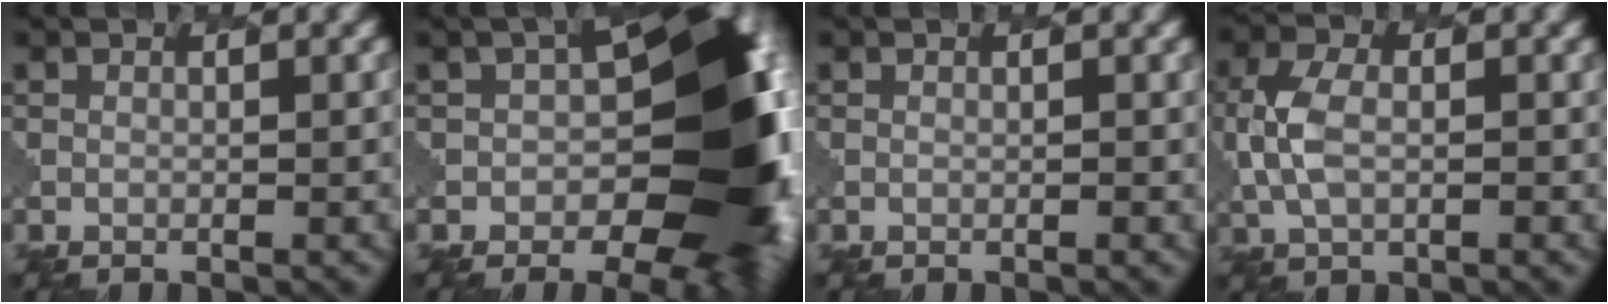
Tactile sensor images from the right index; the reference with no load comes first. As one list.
[{"total": 15.3, "force": [-1.3, 9.5, 12.0], "torque": [-0.127, -0.008, -0.021]}, {"total": 1.1, "force": [0.3, -0.8, -0.7], "torque": [0.002, 0.003, -0.006]}, {"total": 3.1, "force": [0.4, 2.0, 2.4], "torque": [-0.075, 0.004, -0.012]}]